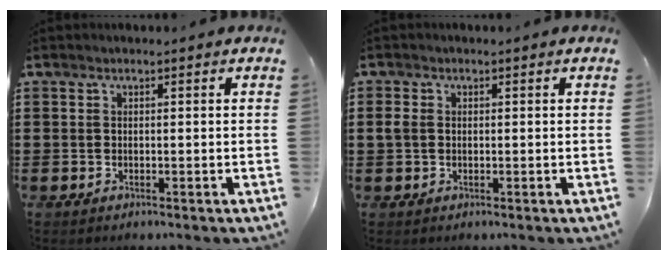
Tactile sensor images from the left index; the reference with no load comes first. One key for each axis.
{"total": 1.7, "fx": 0.1, "fy": 1.2, "fz": 1.1, "tx": -0.040, "ty": 0.001, "tz": -0.004}